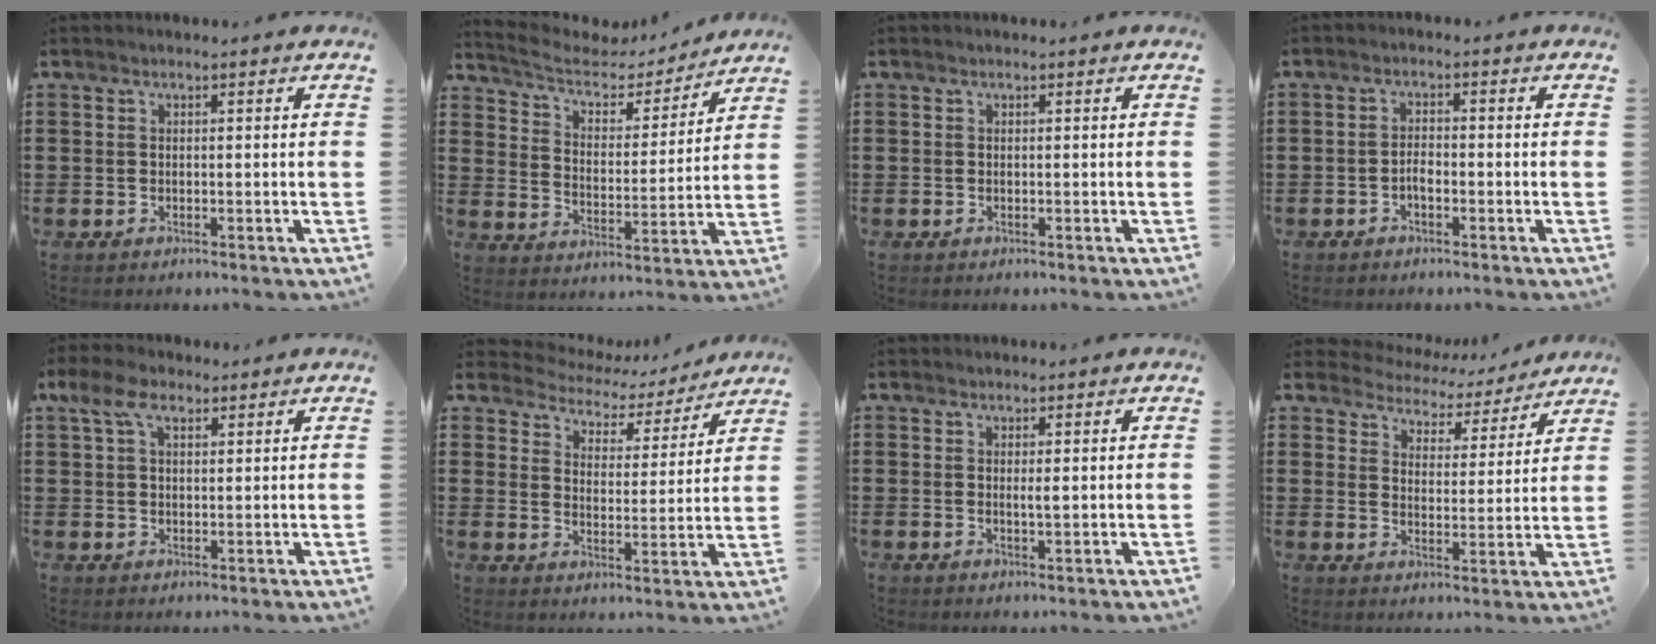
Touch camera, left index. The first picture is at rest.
{"total": 4.9, "force": [4.3, 1.7, 1.5], "torque": [-0.056, -0.030, 0.067]}
{"total": 0.0}
{"total": 1.9, "force": [-1.0, 0.7, 1.5], "torque": [-0.032, 0.004, -0.019]}
{"total": 5.5, "force": [2.9, 3.1, 3.6], "torque": [-0.084, 0.014, 0.051]}
{"total": 4.1, "force": [4.0, 1.0, -0.1], "torque": [-0.029, -0.032, 0.063]}
{"total": 1.2, "force": [0.3, 0.1, 1.1], "torque": [-0.025, -0.001, 0.006]}
{"total": 4.5, "force": [4.4, 0.9, -0.1], "torque": [-0.031, -0.033, 0.072]}